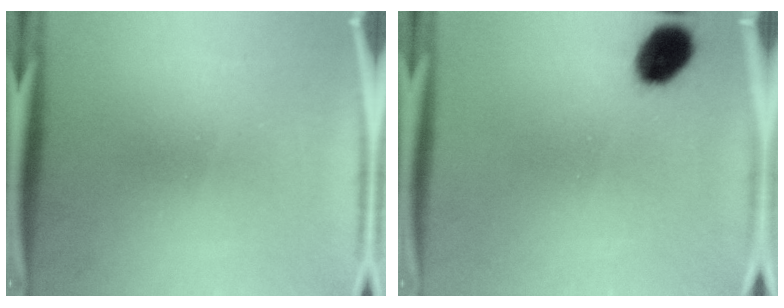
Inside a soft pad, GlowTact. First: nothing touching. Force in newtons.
{"total": 7.8}